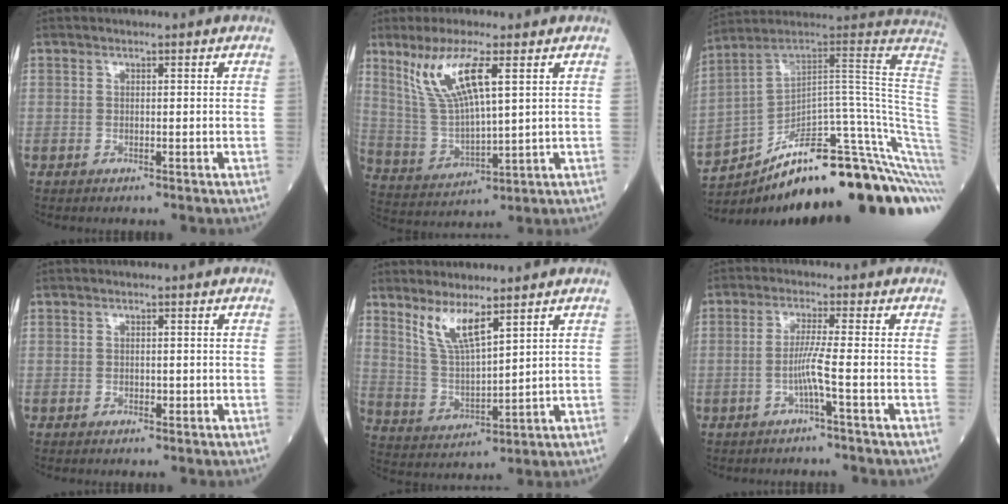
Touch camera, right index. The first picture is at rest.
{"total": 10.9, "force": [5.2, 1.7, 9.4], "torque": [-0.205, -0.002, 0.111]}
{"total": 28.7, "force": [-18.2, 3.8, 21.8], "torque": [-0.179, 0.045, -0.259]}
{"total": 0.7, "force": [-0.2, 0.4, 0.5], "torque": [-0.010, 0.000, -0.004]}
{"total": 7.0, "force": [4.8, 1.0, 4.9], "torque": [-0.106, -0.013, 0.103]}
{"total": 3.6, "force": [-1.4, -1.0, 3.2], "torque": [-0.068, 0.000, -0.028]}